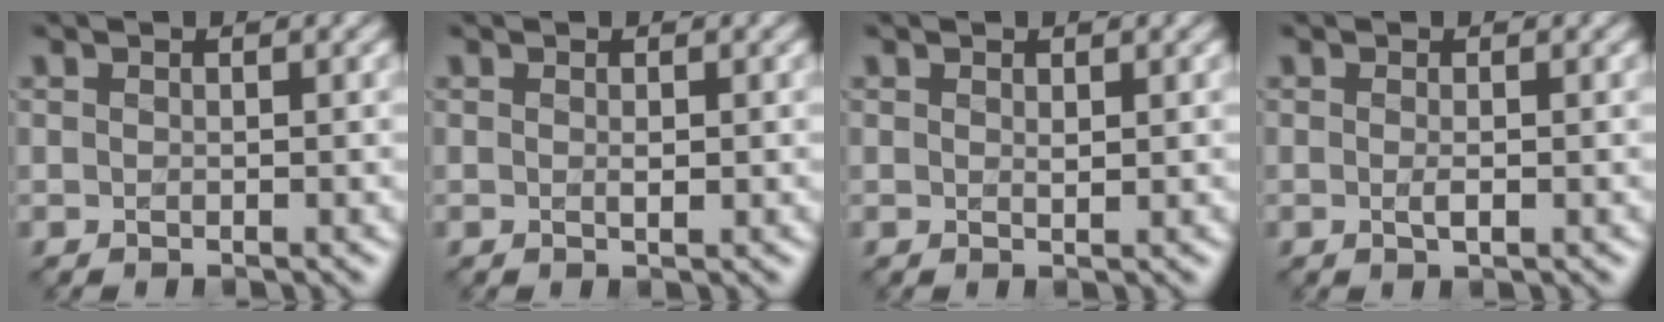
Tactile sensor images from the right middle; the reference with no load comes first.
{"total": 0.6, "force": [0.1, 0.1, 0.6], "torque": [-0.010, 0.002, 0.002]}
{"total": 0.5, "force": [0.3, 0.1, 0.4], "torque": [-0.005, 0.002, 0.005]}
{"total": 1.0, "force": [-0.1, 0.2, 0.9], "torque": [-0.017, 0.001, -0.001]}